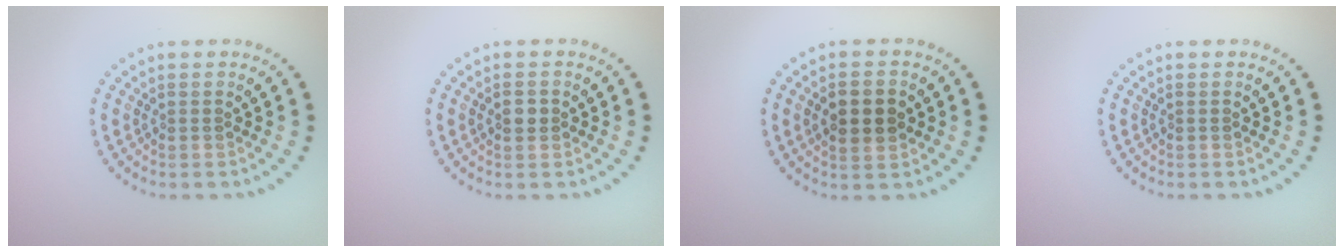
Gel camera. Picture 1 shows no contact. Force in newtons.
{"total": 1.5, "press": 1.5, "slide": 0.3}
{"total": 3.7, "press": 3.7, "slide": 0.2}
{"total": 0.0}